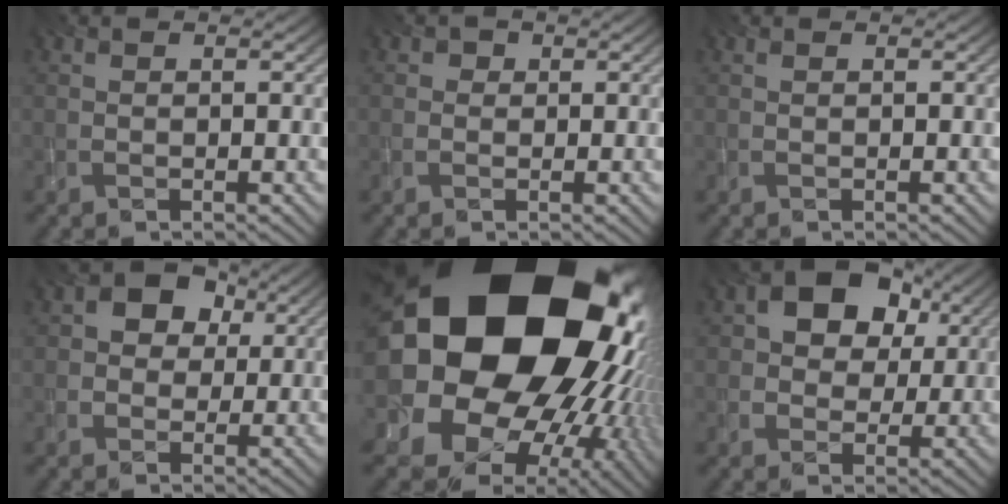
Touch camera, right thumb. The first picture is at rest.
{"total": 1.0, "force": [0.1, 1.0, 0.2], "torque": [0.003, 0.002, -0.005]}
{"total": 0.0}
{"total": 6.5, "force": [1.8, 5.2, 3.3], "torque": [-0.067, 0.022, 0.006]}
{"total": 26.9, "force": [6.8, 21.9, 14.0], "torque": [-0.310, -0.047, 0.122]}
{"total": 9.7, "force": [3.4, 7.3, 5.4], "torque": [-0.104, 0.028, 0.038]}